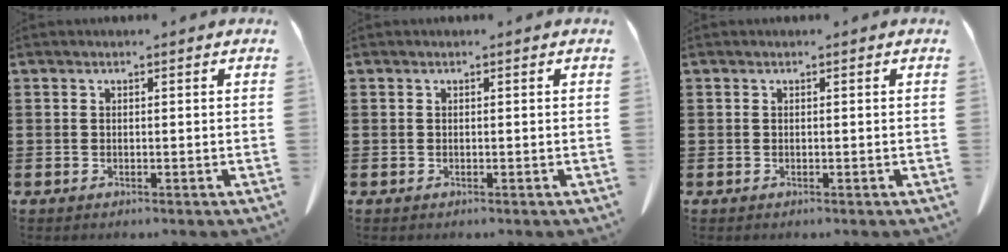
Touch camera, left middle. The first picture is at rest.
{"total": 0.0}
{"total": 0.0}